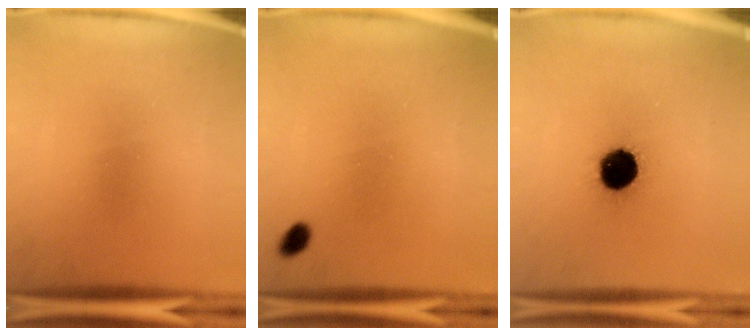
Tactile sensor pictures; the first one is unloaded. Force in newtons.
{"total": 1.9}
{"total": 13.3}